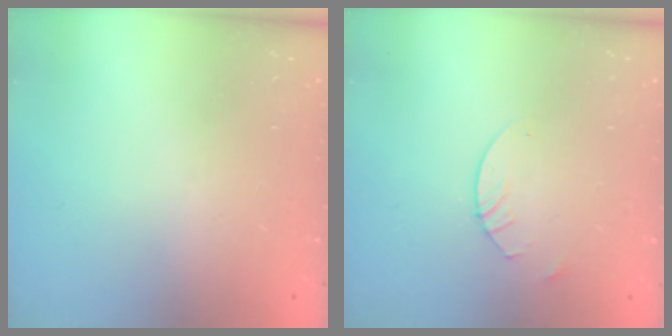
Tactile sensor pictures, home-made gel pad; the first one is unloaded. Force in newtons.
{"total": 2.4, "press": 2.4, "slide": 0.1}